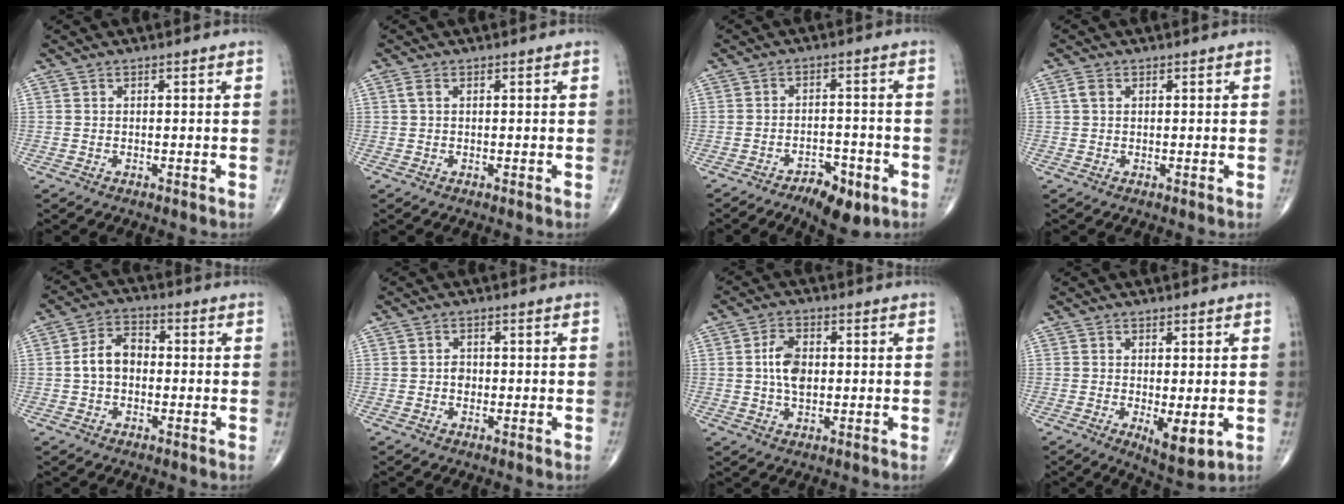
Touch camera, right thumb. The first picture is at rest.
{"total": 1.1, "force": [0.3, 0.5, 0.9], "torque": [-0.027, 0.010, 0.006]}
{"total": 7.5, "force": [-4.4, 3.3, 5.1], "torque": [-0.068, 0.026, -0.062]}
{"total": 1.6, "force": [0.5, 1.1, 1.1], "torque": [-0.024, 0.007, 0.010]}
{"total": 6.7, "force": [-0.5, 4.7, 4.7], "torque": [-0.076, 0.025, -0.018]}
{"total": 1.6, "force": [-0.3, 1.3, 0.9], "torque": [-0.006, 0.005, -0.007]}
{"total": 6.1, "force": [0.3, 3.7, 4.8], "torque": [-0.086, 0.007, 0.003]}
{"total": 6.2, "force": [-1.2, 2.2, 5.7], "torque": [-0.084, -0.020, -0.011]}